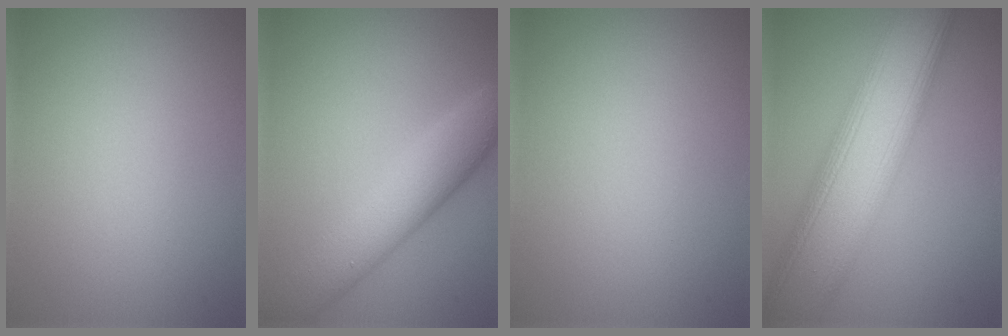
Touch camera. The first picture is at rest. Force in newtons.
{"total": 6.2, "press": 6.2, "slide": 0.1}
{"total": 0.0}
{"total": 12.0, "press": 11.9, "slide": 0.5}